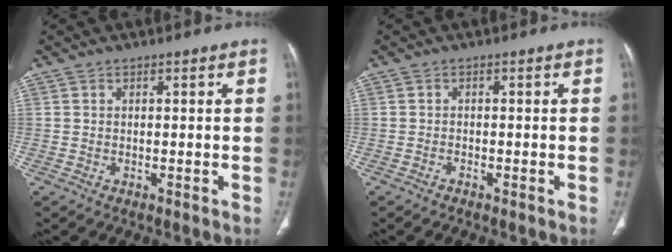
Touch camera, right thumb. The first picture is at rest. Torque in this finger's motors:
{"motor_torque": [-0.35, -0.11, 0.08, 0.31, -0.04]}